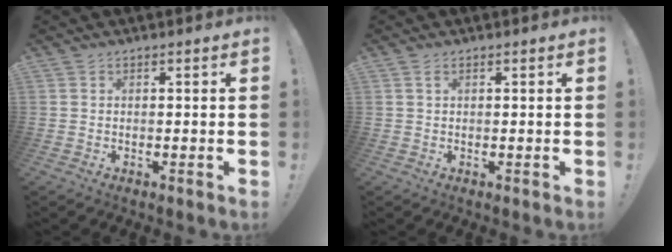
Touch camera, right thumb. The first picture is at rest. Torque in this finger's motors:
{"motor_torque": [0.03, -0.22, -0.18, 0.35, 0.04]}